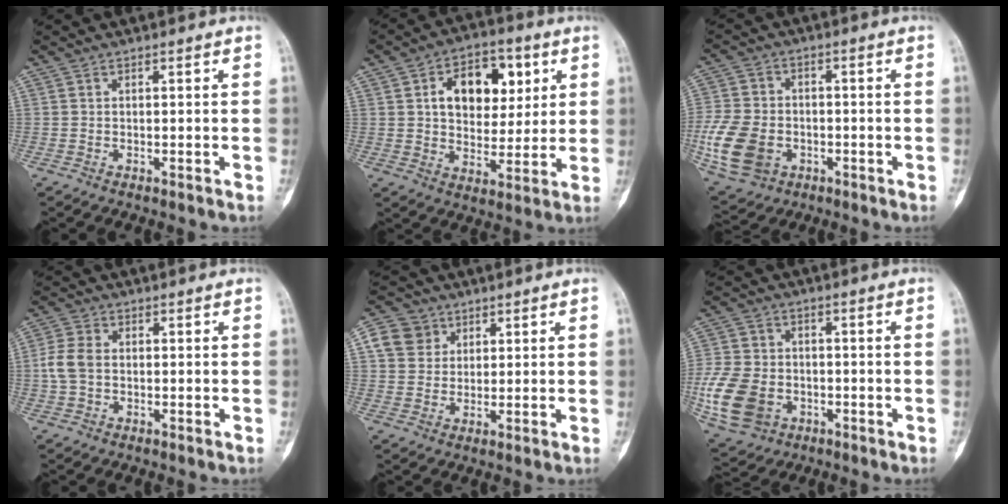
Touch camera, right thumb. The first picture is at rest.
{"total": 14.2, "force": [4.3, 9.4, 9.8], "torque": [-0.097, -0.001, 0.067]}
{"total": 13.8, "force": [-3.7, 10.2, 8.6], "torque": [-0.176, 0.005, -0.065]}
{"total": 4.9, "force": [-0.2, 3.5, 3.5], "torque": [-0.084, 0.011, -0.008]}
{"total": 6.5, "force": [2.5, 5.9, 1.5], "torque": [-0.005, 0.000, 0.046]}
{"total": 15.0, "force": [-4.1, 11.2, 9.1], "torque": [-0.190, 0.004, -0.070]}